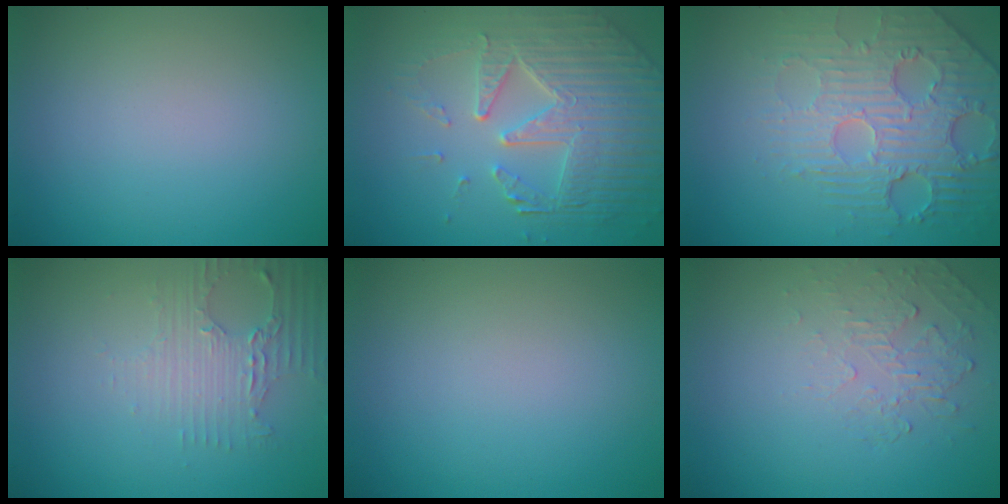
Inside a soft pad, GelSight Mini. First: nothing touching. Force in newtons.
{"total": 7.2, "press": 5.2, "slide": 5.0}
{"total": 4.7, "press": 4.4, "slide": 1.7}
{"total": 2.9, "press": 2.5, "slide": 1.5}
{"total": 0.0}
{"total": 2.1, "press": 0.7, "slide": 2.0}